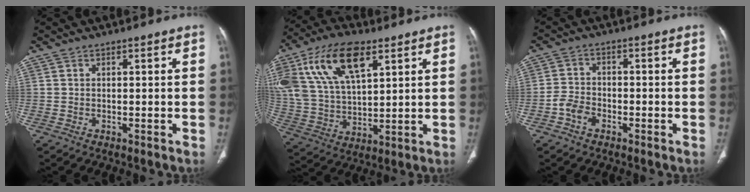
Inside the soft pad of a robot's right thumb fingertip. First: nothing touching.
{"total": 19.7, "force": [8.9, 9.9, 14.5], "torque": [-0.273, -0.012, 0.171]}
{"total": 3.9, "force": [-2.1, 2.7, 2.0], "torque": [-0.033, 0.017, -0.042]}